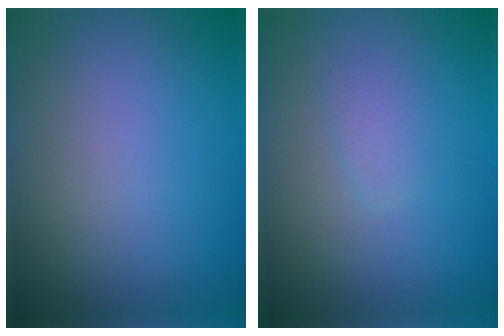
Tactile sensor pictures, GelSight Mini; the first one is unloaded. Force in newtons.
{"total": 0.9, "press": 0.9, "slide": 0.0}